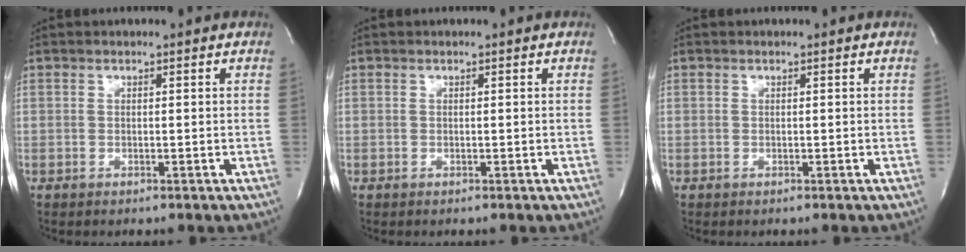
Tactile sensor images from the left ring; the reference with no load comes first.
{"total": 0.0}
{"total": 0.0}